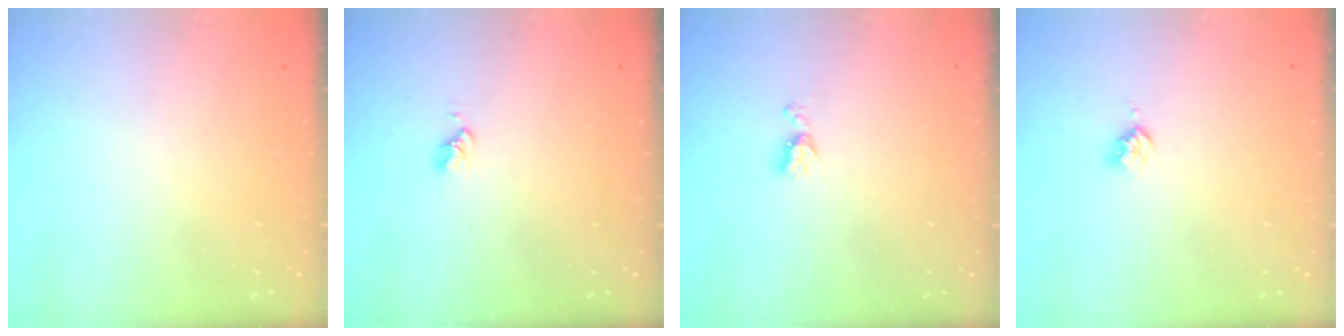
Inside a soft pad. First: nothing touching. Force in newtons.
{"total": 2.8, "press": 2.8, "slide": 0.3}
{"total": 4.5, "press": 4.5, "slide": 0.5}
{"total": 2.5, "press": 2.5, "slide": 0.3}